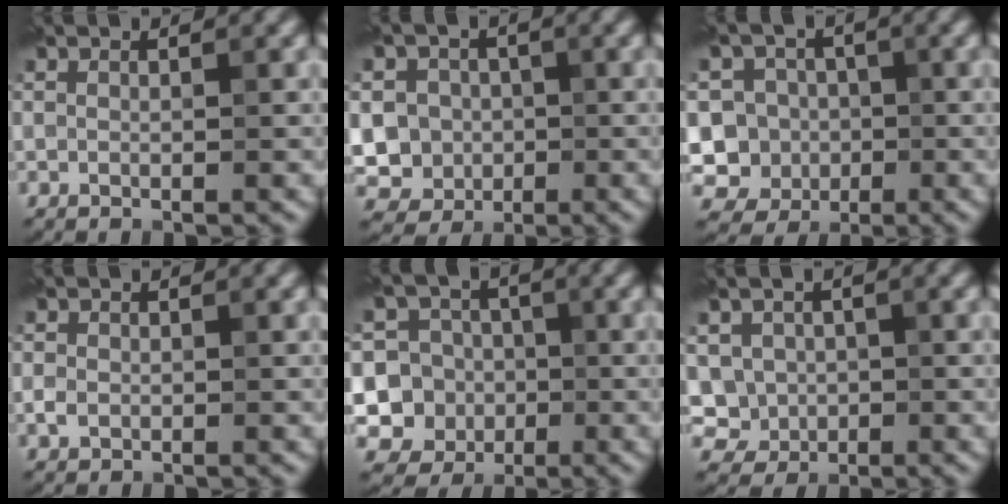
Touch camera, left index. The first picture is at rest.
{"total": 8.4, "force": [-0.4, 7.9, 2.9], "torque": [-0.061, 0.016, -0.036]}
{"total": 7.5, "force": [-1.2, 7.1, 2.0], "torque": [-0.028, 0.023, -0.055]}
{"total": 1.2, "force": [-0.2, 1.0, 0.6], "torque": [-0.010, -0.003, -0.007]}
{"total": 8.5, "force": [-1.3, 8.1, 2.2], "torque": [-0.040, 0.015, -0.049]}
{"total": 4.3, "force": [0.1, 4.1, 1.4], "torque": [-0.018, 0.014, -0.007]}